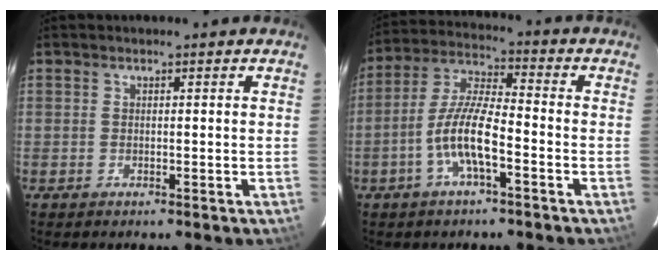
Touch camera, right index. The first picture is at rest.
{"total": 9.5, "force": [-4.0, 2.2, 8.3], "torque": [-0.177, 0.004, -0.076]}